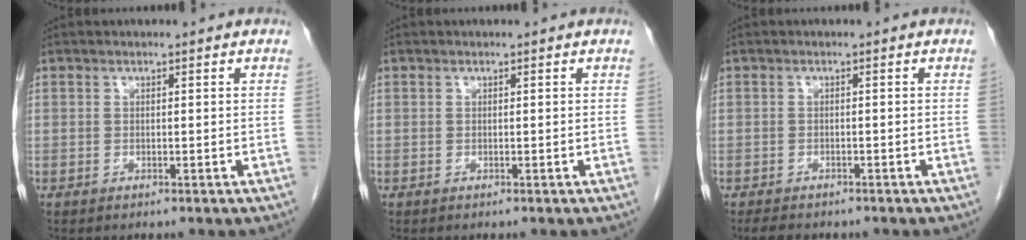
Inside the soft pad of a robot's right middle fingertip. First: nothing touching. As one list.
[{"total": 0.0}, {"total": 3.7, "force": [-3.1, 1.5, 1.5], "torque": [-0.028, -0.008, -0.041]}]